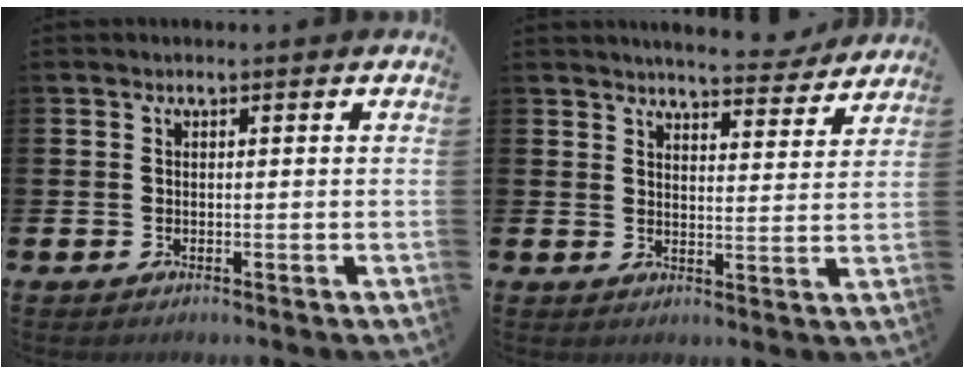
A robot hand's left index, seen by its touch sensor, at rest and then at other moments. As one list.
[{"total": 5.0, "force": [4.9, 0.4, 0.8], "torque": [-0.021, -0.031, 0.086]}]